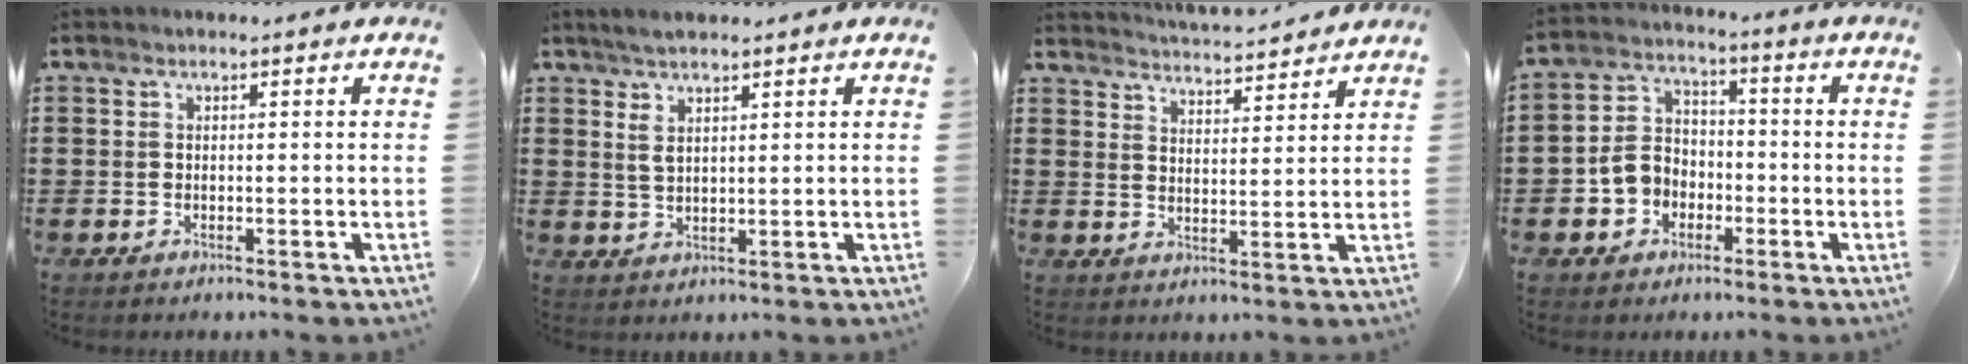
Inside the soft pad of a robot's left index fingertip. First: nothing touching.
{"total": 3.4, "force": [2.0, 1.1, 2.5], "torque": [-0.053, 0.006, 0.035]}
{"total": 3.8, "force": [3.8, -0.4, 0.2], "torque": [-0.019, -0.024, 0.064]}
{"total": 5.9, "force": [-2.4, 5.0, 2.1], "torque": [-0.070, 0.013, -0.052]}